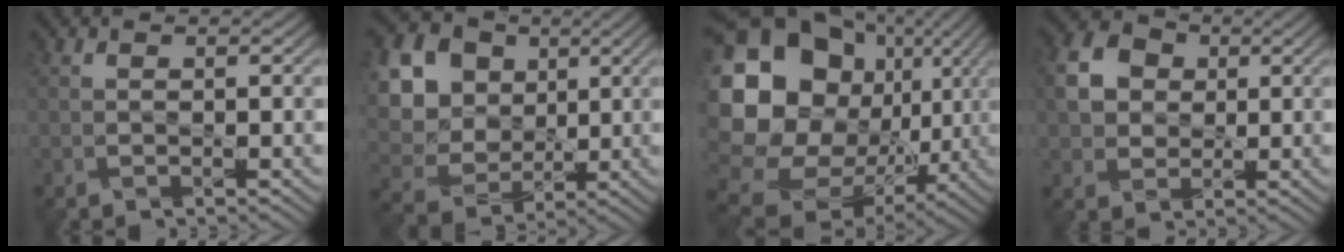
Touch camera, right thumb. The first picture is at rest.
{"total": 18.2, "force": [5.9, 15.0, 8.5], "torque": [-0.283, 0.025, 0.143]}
{"total": 22.3, "force": [3.5, 18.4, 12.1], "torque": [-0.304, -0.004, 0.086]}
{"total": 6.6, "force": [1.2, 5.5, 3.4], "torque": [-0.090, 0.012, 0.013]}